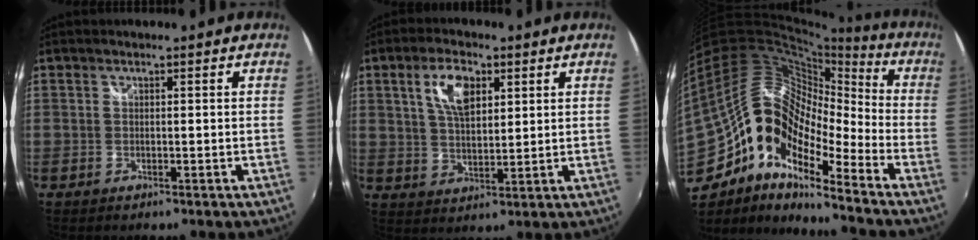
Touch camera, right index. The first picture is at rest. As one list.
[{"total": 8.1, "force": [3.3, 3.9, 6.2], "torque": [-0.118, 0.012, 0.062]}, {"total": 19.5, "force": [-8.9, 9.3, 14.5], "torque": [-0.247, -0.012, -0.181]}]